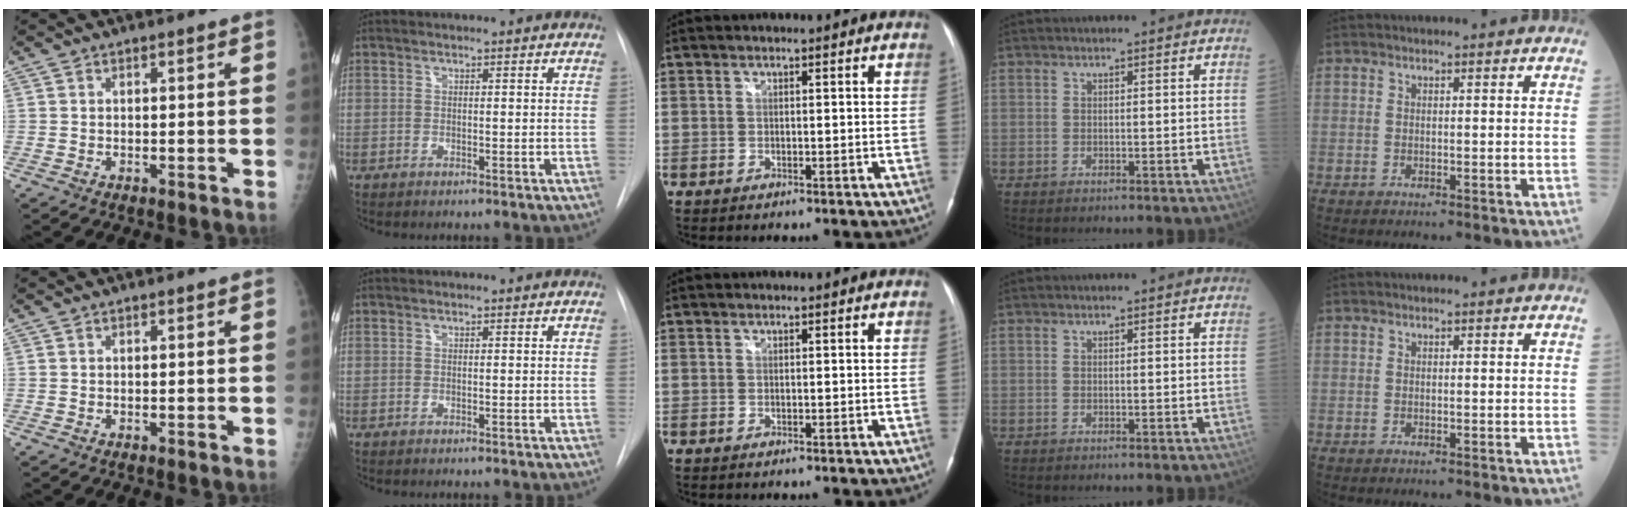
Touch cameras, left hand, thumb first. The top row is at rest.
{}